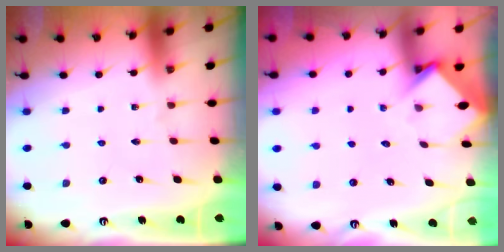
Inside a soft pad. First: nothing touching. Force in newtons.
{"total": 3.6, "press": 3.5, "slide": 0.3}